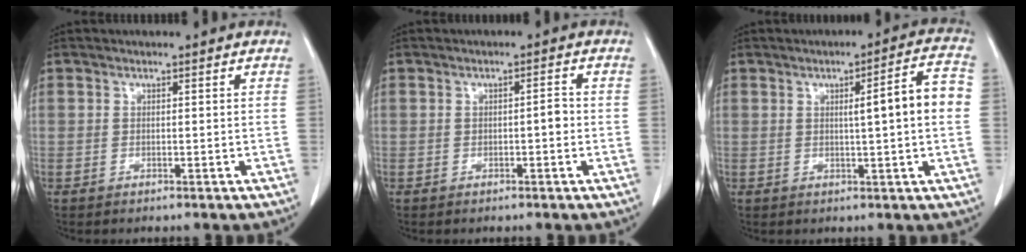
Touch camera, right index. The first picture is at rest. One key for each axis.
{"total": 1.6, "fx": -0.3, "fy": 0.4, "fz": 1.5, "tx": -0.019, "ty": 0.003, "tz": -0.005}
{"total": 7.6, "fx": 0.5, "fy": 0.0, "fz": 7.6, "tx": -0.105, "ty": 0.014, "tz": 0.004}